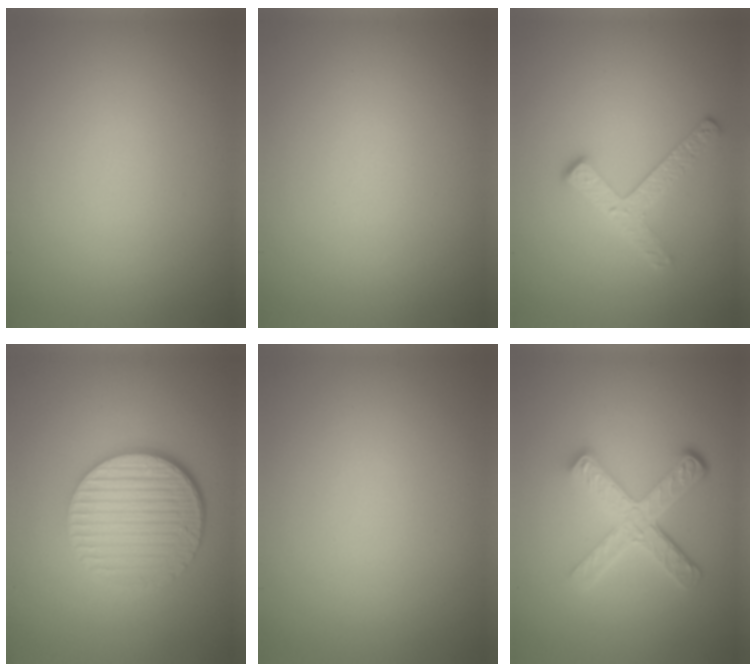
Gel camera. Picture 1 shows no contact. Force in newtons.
{"total": 0.0}
{"total": 2.8, "press": 2.5, "slide": 1.3}
{"total": 6.0, "press": 4.2, "slide": 4.3}
{"total": 0.0}
{"total": 5.1, "press": 3.6, "slide": 3.5}